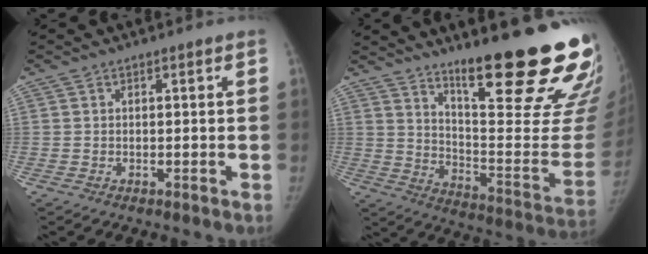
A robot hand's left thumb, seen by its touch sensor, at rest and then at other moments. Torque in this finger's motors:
{"motor_torque": [2.67, 1.76, 1.26, -1.51, 0.14]}